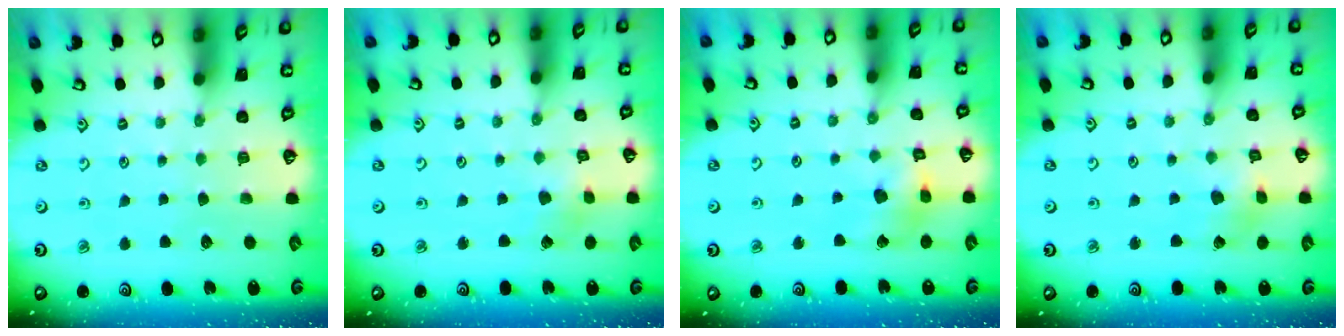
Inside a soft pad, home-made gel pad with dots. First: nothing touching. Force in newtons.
{"total": 2.0, "press": 1.9, "slide": 0.3}
{"total": 9.4, "press": 9.3, "slide": 1.3}
{"total": 2.7, "press": 2.7, "slide": 0.5}